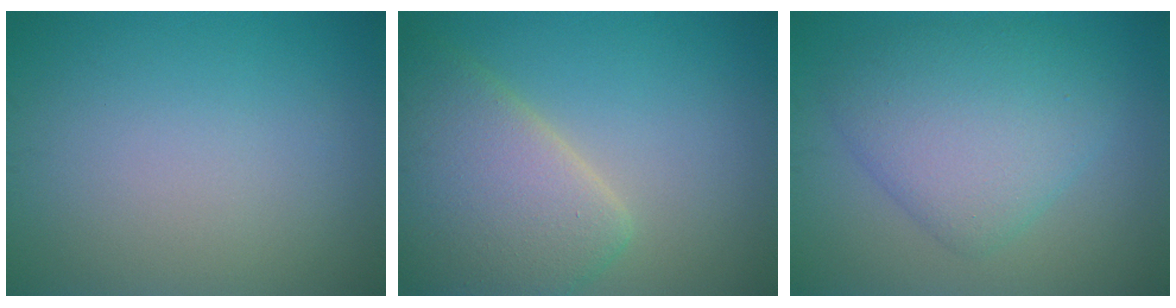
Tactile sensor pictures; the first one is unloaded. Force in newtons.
{"total": 7.3, "press": 7.3, "slide": 0.6}
{"total": 6.0, "press": 6.0, "slide": 0.1}